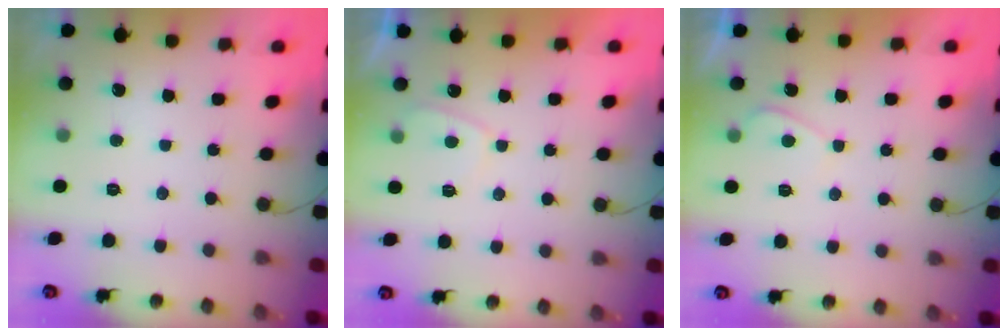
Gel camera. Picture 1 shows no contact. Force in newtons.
{"total": 2.4, "press": 2.3, "slide": 0.7}
{"total": 0.7, "press": 0.4, "slide": 0.5}